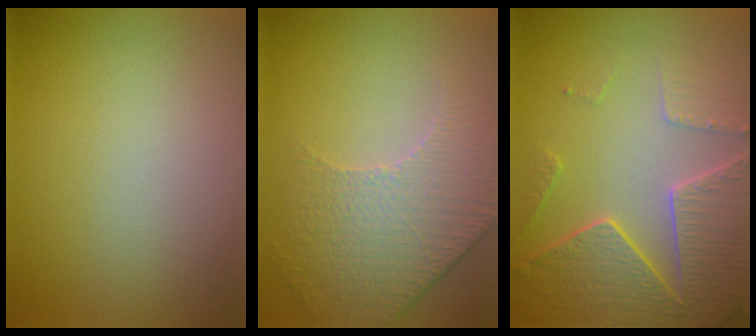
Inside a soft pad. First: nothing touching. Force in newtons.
{"total": 4.3, "press": 4.0, "slide": 1.5}
{"total": 6.7, "press": 5.4, "slide": 4.0}